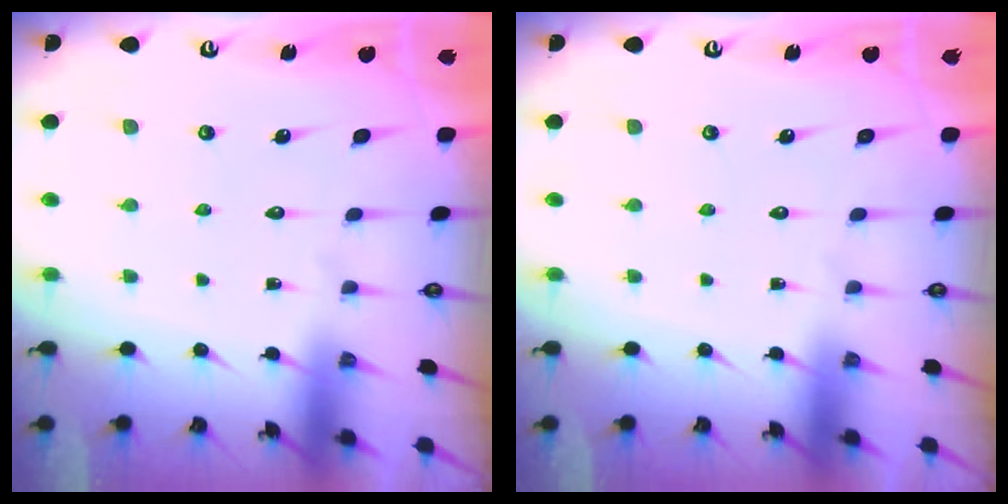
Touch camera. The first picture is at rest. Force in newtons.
{"total": 0.0}